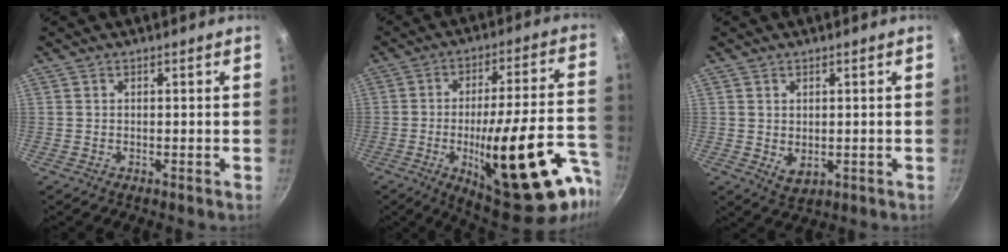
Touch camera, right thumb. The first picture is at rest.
{"total": 27.5, "force": [-10.6, 7.9, 24.1], "torque": [-0.303, 0.027, -0.145]}
{"total": 3.4, "force": [0.2, 2.3, 2.4], "torque": [-0.037, -0.012, 0.010]}